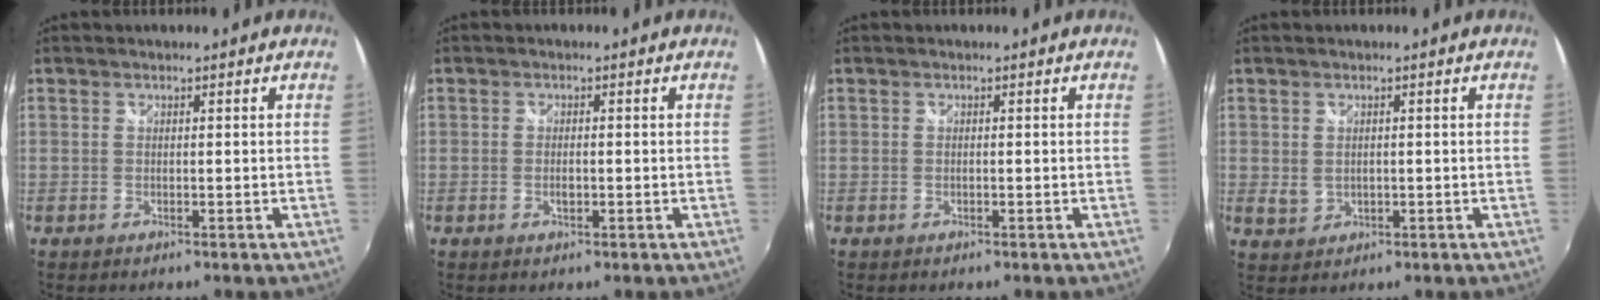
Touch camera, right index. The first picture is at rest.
{"total": 1.5, "force": [-0.5, 0.8, 1.1], "torque": [-0.021, -0.002, -0.008]}
{"total": 0.0}
{"total": 2.5, "force": [0.4, 2.0, 1.4], "torque": [-0.023, -0.002, 0.013]}